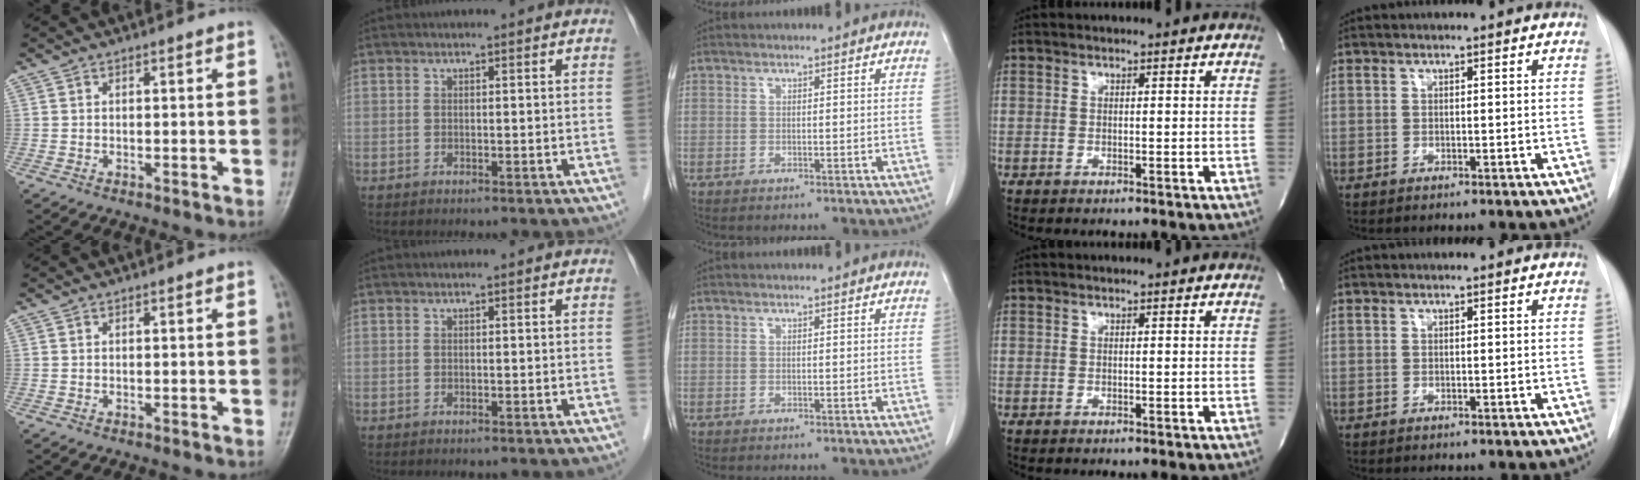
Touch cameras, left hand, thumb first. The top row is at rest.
{}